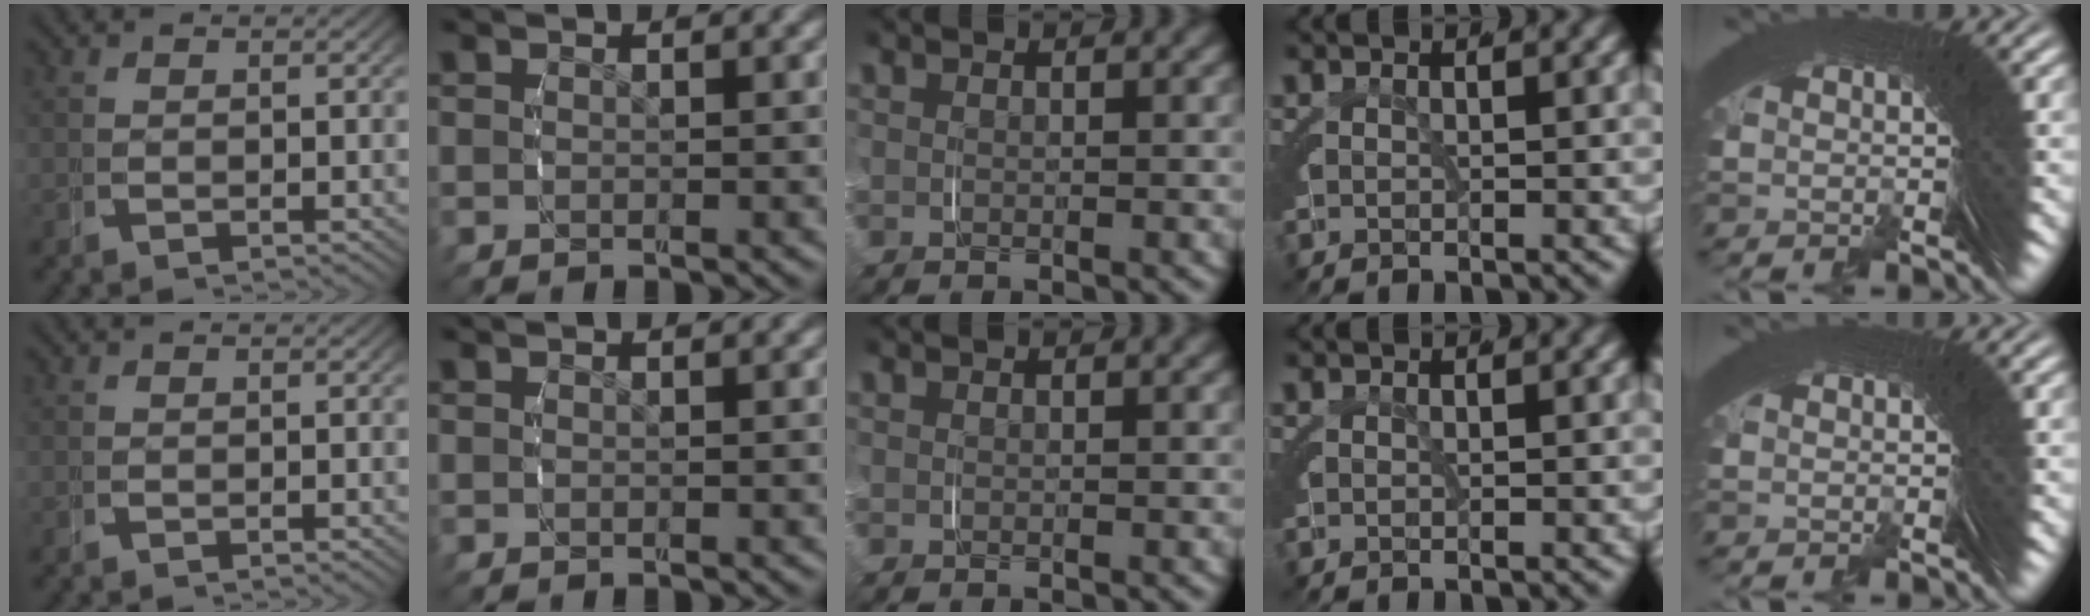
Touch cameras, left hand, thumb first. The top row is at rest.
{}